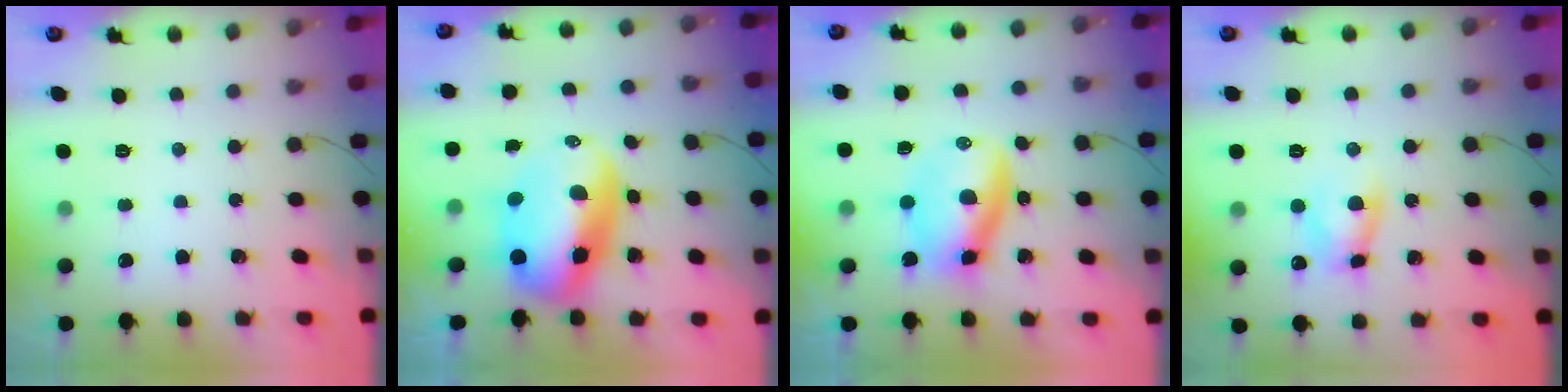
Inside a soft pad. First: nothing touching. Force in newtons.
{"total": 12.1, "press": 11.7, "slide": 3.0}
{"total": 6.9, "press": 6.7, "slide": 1.8}
{"total": 5.8, "press": 5.8, "slide": 0.2}